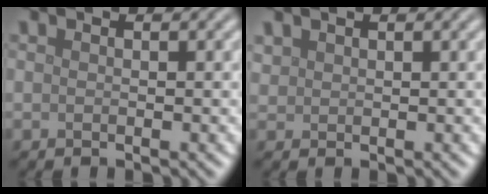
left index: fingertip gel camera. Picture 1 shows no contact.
{"total": 1.0, "force": [0.8, 0.6, 0.1], "torque": [-0.004, 0.002, 0.020]}